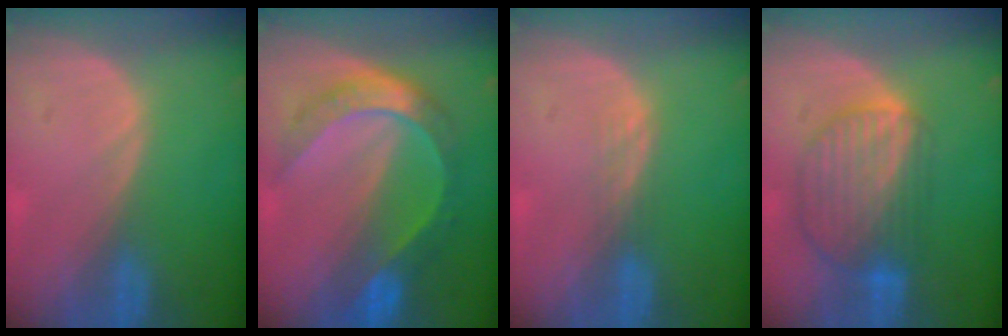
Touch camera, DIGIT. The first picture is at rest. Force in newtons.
{"total": 8.2, "press": 8.2, "slide": 0.9}
{"total": 1.5, "press": 1.5, "slide": 0.3}
{"total": 8.9, "press": 7.8, "slide": 4.4}